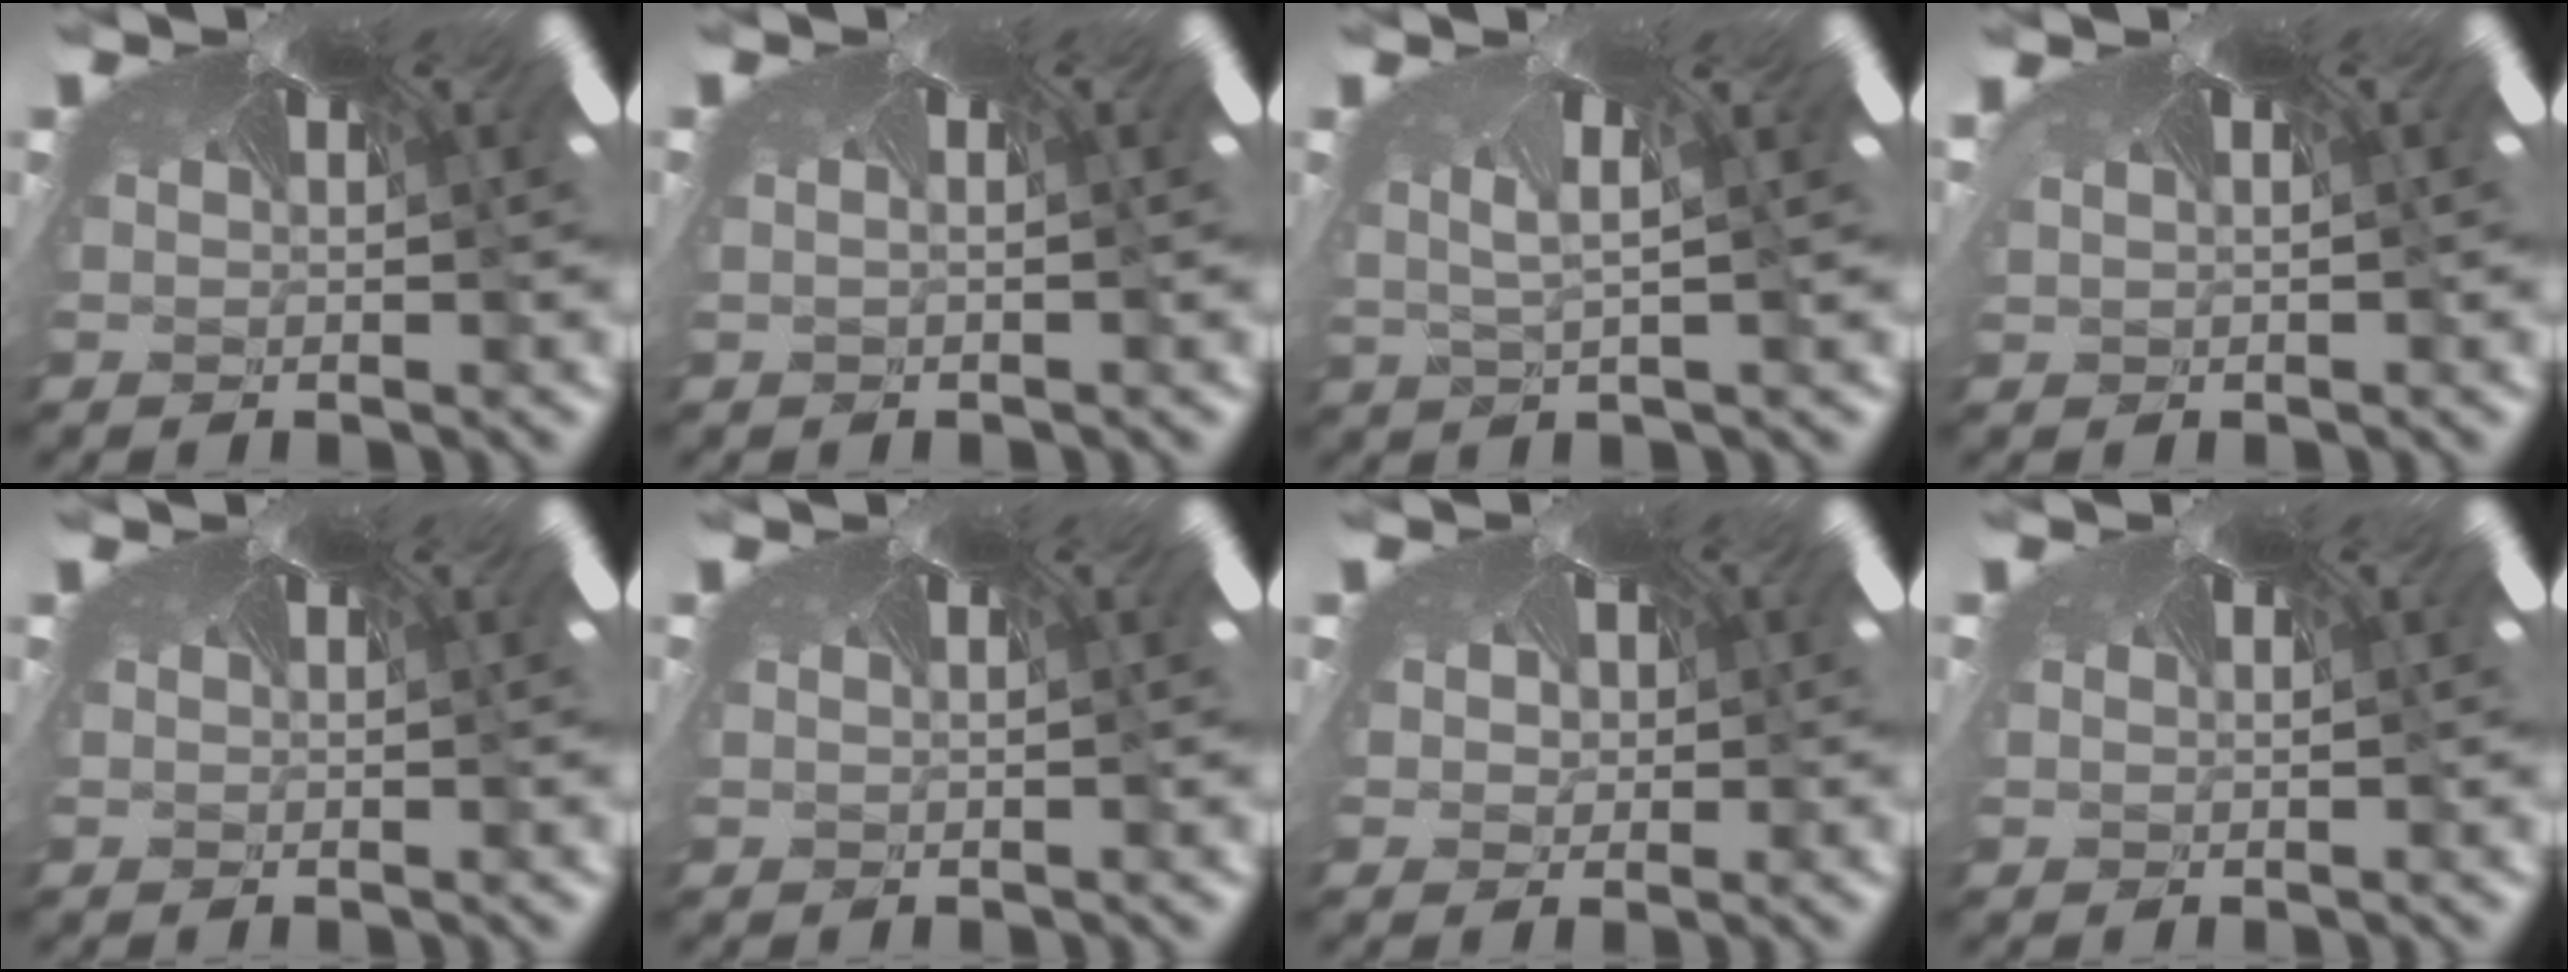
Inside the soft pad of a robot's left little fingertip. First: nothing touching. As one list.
[{"total": 1.3, "force": [-1.3, -0.3, 0.0], "torque": [-0.004, -0.013, -0.010]}, {"total": 2.6, "force": [-2.6, 0.2, 0.2], "torque": [-0.029, -0.049, -0.015]}, {"total": 1.0, "force": [-0.9, 0.1, -0.4], "torque": [0.004, -0.016, -0.006]}, {"total": 0.0}, {"total": 0.5, "force": [-0.5, -0.1, 0.0], "torque": [-0.003, -0.004, -0.002]}, {"total": 1.3, "force": [0.1, 1.3, 0.0], "torque": [-0.006, 0.004, 0.012]}, {"total": 0.0}]